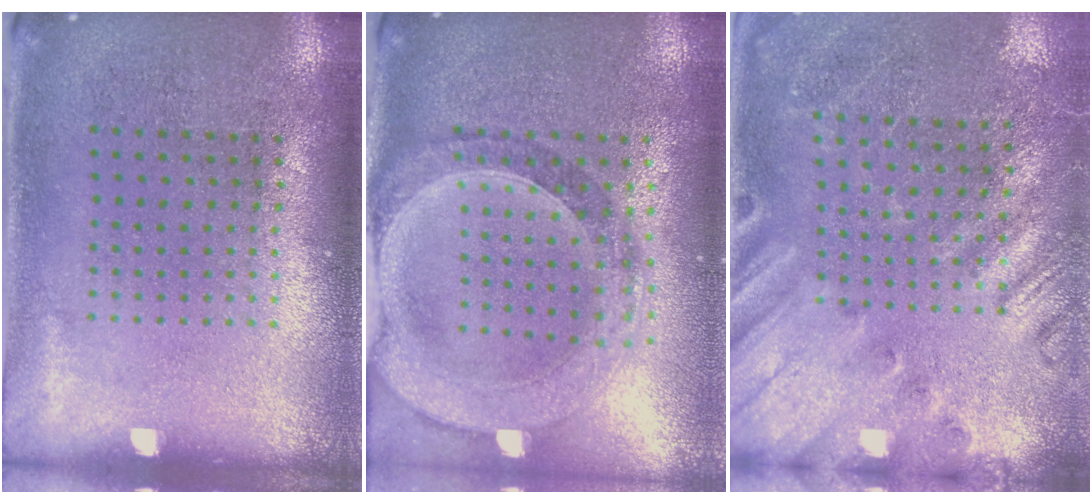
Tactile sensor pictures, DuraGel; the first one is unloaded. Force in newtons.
{"total": 1.5, "press": 1.4, "slide": 0.4}
{"total": 2.2, "press": 1.8, "slide": 1.2}